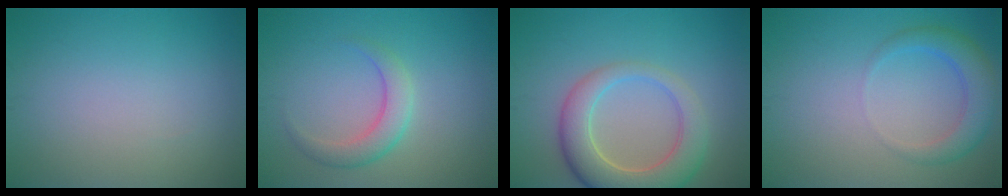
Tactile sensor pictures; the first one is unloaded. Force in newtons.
{"total": 2.8, "press": 2.8, "slide": 0.1}
{"total": 6.6, "press": 6.5, "slide": 0.8}
{"total": 3.5, "press": 3.5, "slide": 0.3}